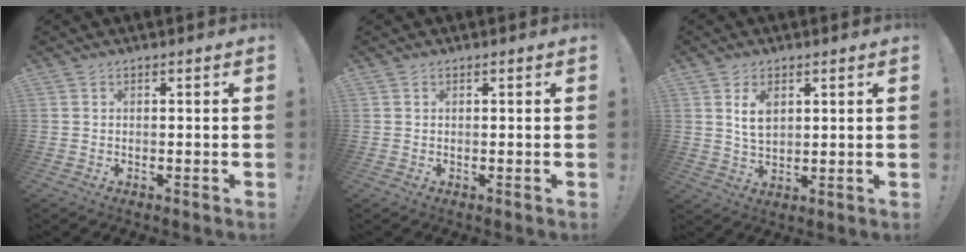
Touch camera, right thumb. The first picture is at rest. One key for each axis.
{"total": 0.0}
{"total": 6.0, "fx": 2.4, "fy": 3.8, "fz": 4.0, "tx": -0.055, "ty": -0.006, "tz": 0.042}